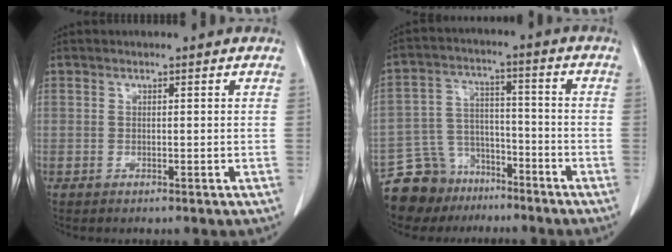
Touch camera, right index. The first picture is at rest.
{"total": 10.7, "force": [-8.4, 6.6, 1.3], "torque": [-0.036, 0.042, -0.139]}